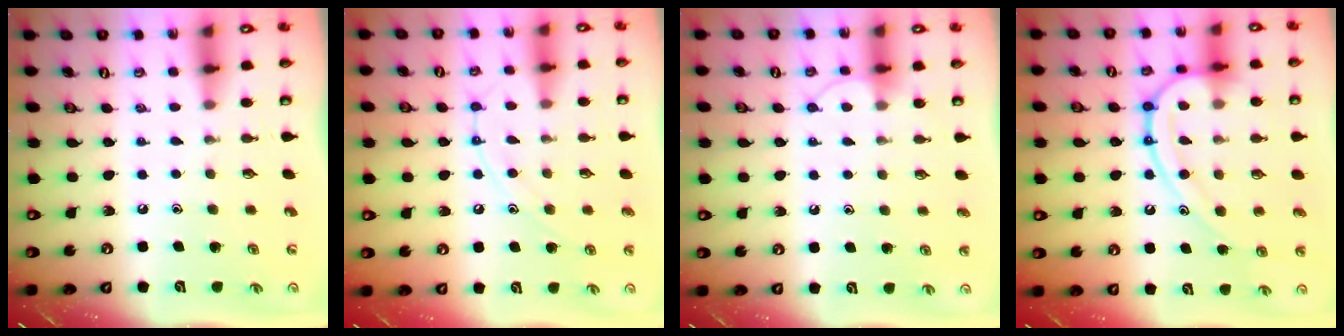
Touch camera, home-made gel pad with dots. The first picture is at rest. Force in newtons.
{"total": 10.2, "press": 10.2, "slide": 1.0}
{"total": 5.6, "press": 5.6, "slide": 0.5}
{"total": 16.5, "press": 16.4, "slide": 1.6}